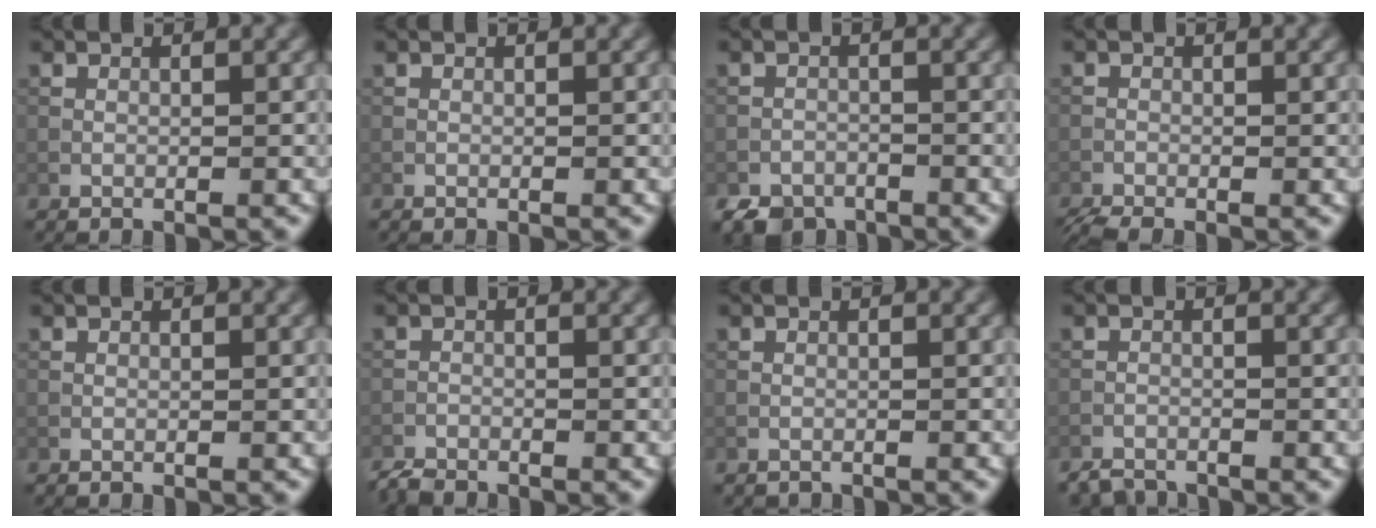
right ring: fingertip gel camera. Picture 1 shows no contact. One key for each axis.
{"total": 0.0}
{"total": 3.4, "fx": -2.7, "fy": 1.9, "fz": 0.7, "tx": -0.004, "ty": -0.005, "tz": -0.046}
{"total": 2.3, "fx": -2.0, "fy": 0.5, "fz": 0.9, "tx": -0.021, "ty": -0.011, "tz": -0.048}
{"total": 0.0}
{"total": 1.6, "fx": -1.5, "fy": 0.3, "fz": 0.2, "tx": -0.006, "ty": -0.003, "tz": -0.036}
{"total": 0.8, "fx": -0.8, "fy": 0.1, "fz": -0.1, "tx": 0.003, "ty": -0.005, "tz": -0.015}
{"total": 1.7, "fx": -1.7, "fy": 0.4, "fz": 0.2, "tx": -0.002, "ty": -0.003, "tz": -0.036}